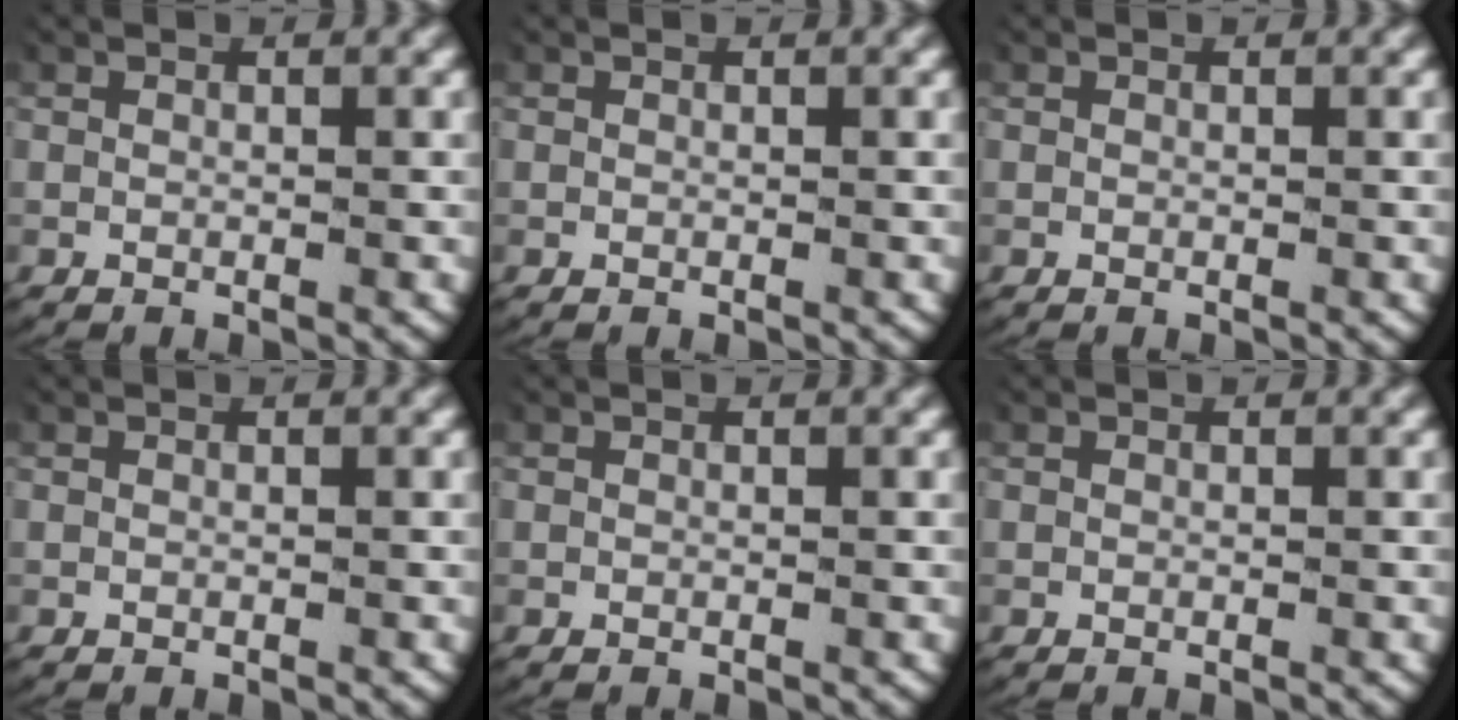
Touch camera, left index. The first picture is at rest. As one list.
[{"total": 0.0}, {"total": 0.0}, {"total": 0.0}, {"total": 0.0}, {"total": 0.0}]